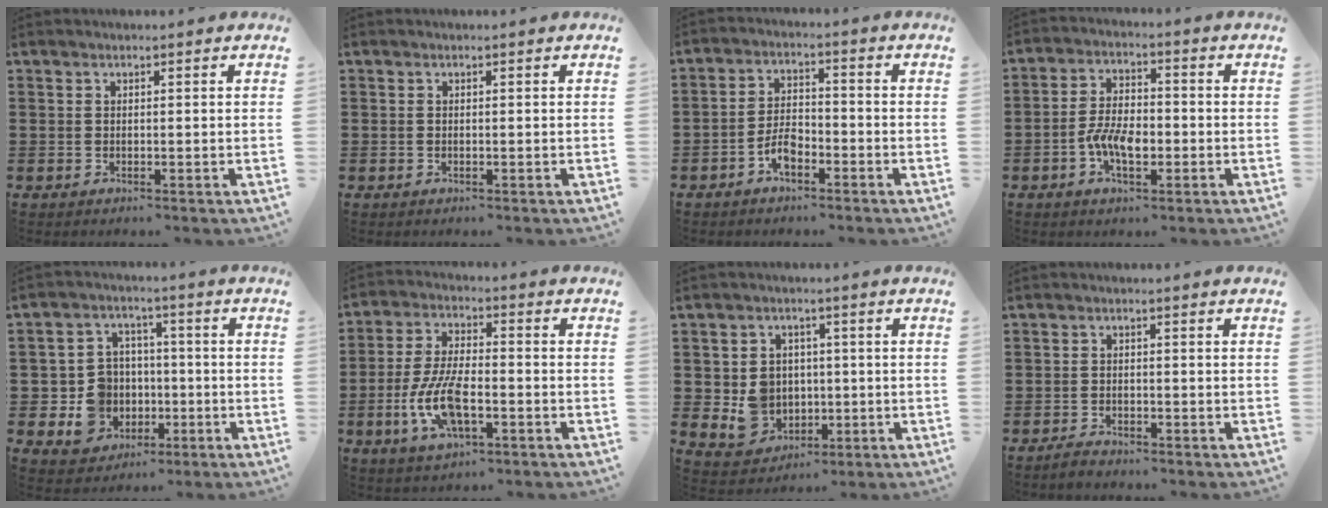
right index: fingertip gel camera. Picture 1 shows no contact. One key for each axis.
{"total": 0.0}
{"total": 4.6, "fx": -2.7, "fy": 2.1, "fz": 3.2, "tx": -0.075, "ty": 0.002, "tz": -0.056}
{"total": 6.3, "fx": -2.2, "fy": 3.3, "fz": 5.0, "tx": -0.113, "ty": 0.001, "tz": -0.045}
{"total": 7.9, "fx": -1.1, "fy": 7.4, "fz": 2.5, "tx": -0.093, "ty": 0.010, "tz": -0.012}
{"total": 9.5, "fx": -3.2, "fy": 4.0, "fz": 8.0, "tx": -0.186, "ty": -0.011, "tz": -0.062}
{"total": 6.3, "fx": -0.1, "fy": 5.7, "fz": 2.6, "tx": -0.083, "ty": 0.012, "tz": 0.000}
{"total": 1.6, "fx": -1.5, "fy": 0.3, "fz": 0.1, "tx": -0.006, "ty": 0.003, "tz": -0.032}